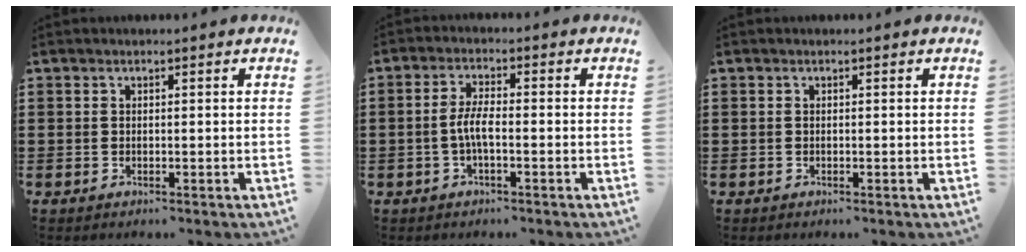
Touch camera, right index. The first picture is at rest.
{"total": 3.9, "force": [-1.0, 0.9, 3.7], "torque": [-0.088, -0.003, -0.027]}
{"total": 0.0}